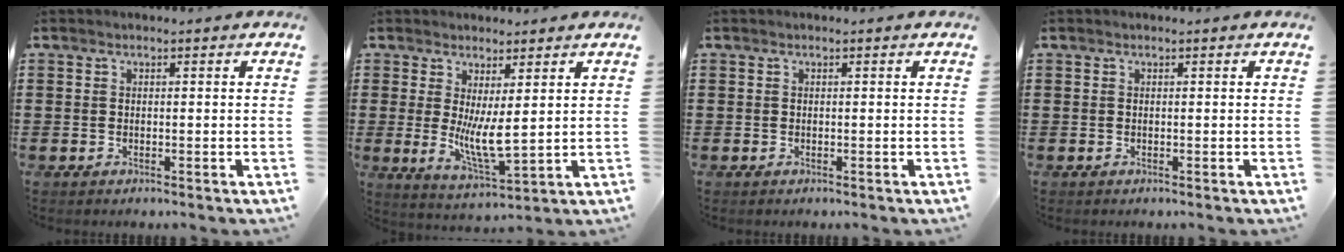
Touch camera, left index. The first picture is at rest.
{"total": 7.1, "force": [1.4, 2.0, 6.6], "torque": [-0.130, -0.020, 0.024]}
{"total": 0.0}
{"total": 0.0}